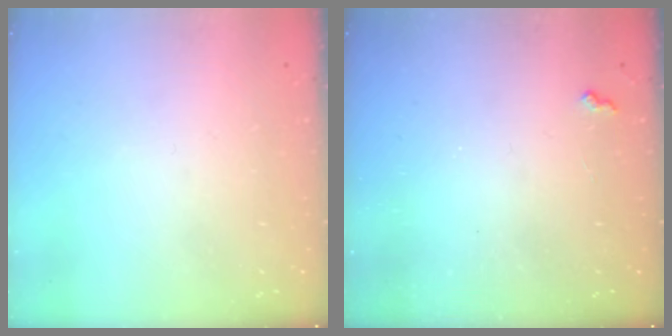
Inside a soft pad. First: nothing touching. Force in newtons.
{"total": 5.0, "press": 5.0, "slide": 0.7}